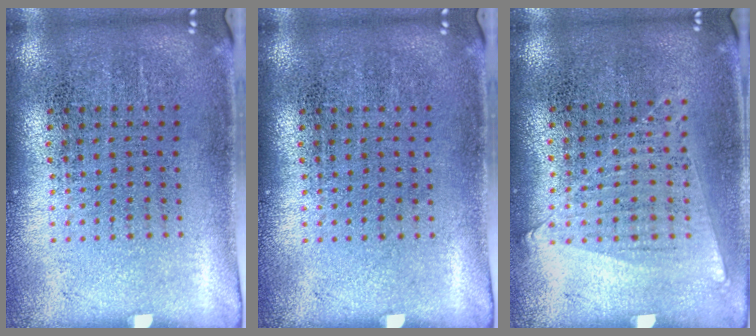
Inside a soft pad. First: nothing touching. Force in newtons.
{"total": 0.0}
{"total": 1.1, "press": 1.0, "slide": 0.5}